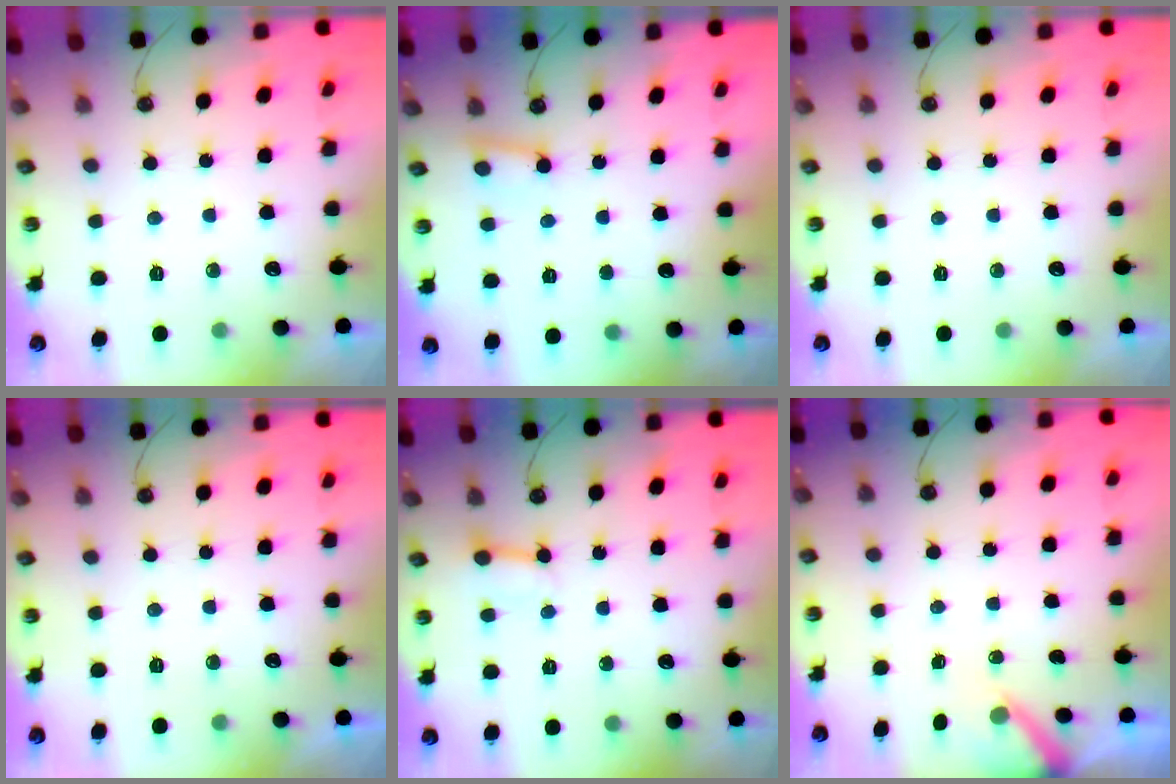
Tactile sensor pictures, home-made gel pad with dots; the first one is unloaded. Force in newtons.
{"total": 3.7, "press": 3.6, "slide": 0.8}
{"total": 0.0}
{"total": 0.0}
{"total": 3.4, "press": 3.4, "slide": 0.3}
{"total": 4.1, "press": 4.0, "slide": 0.2}